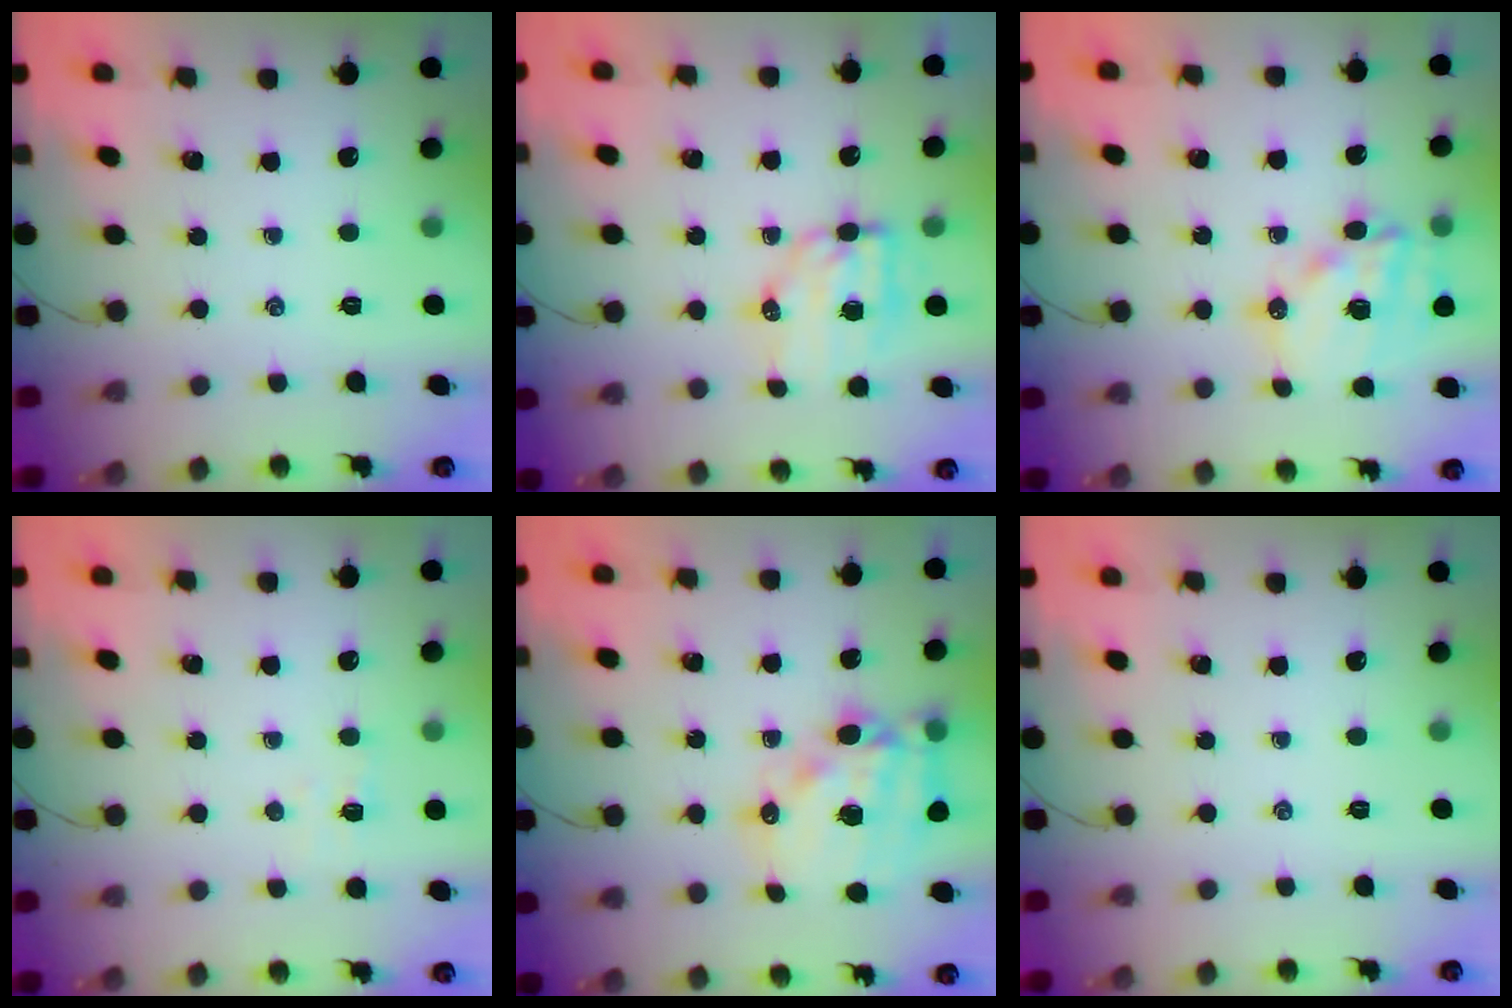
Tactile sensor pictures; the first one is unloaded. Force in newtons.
{"total": 7.5, "press": 7.3, "slide": 1.4}
{"total": 14.9, "press": 14.6, "slide": 3.3}
{"total": 3.0, "press": 2.9, "slide": 0.9}
{"total": 16.8, "press": 16.4, "slide": 4.0}
{"total": 0.0}